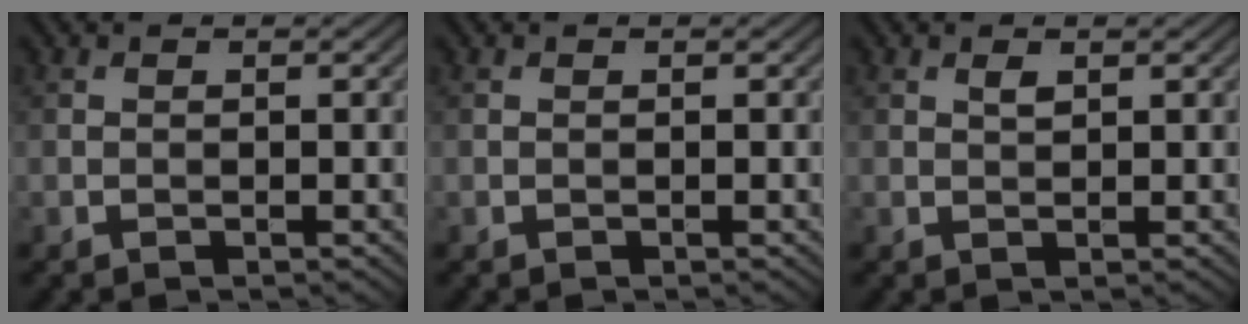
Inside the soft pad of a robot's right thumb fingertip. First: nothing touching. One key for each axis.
{"total": 0.0}
{"total": 1.0, "fx": 0.6, "fy": 0.4, "fz": 0.7, "tx": -0.018, "ty": -0.003, "tz": 0.012}